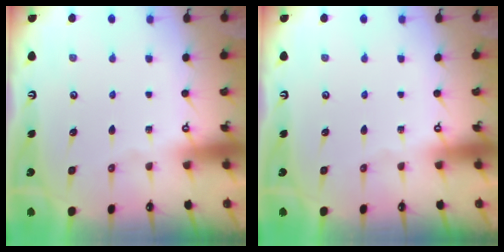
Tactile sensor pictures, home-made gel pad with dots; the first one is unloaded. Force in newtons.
{"total": 0.0}